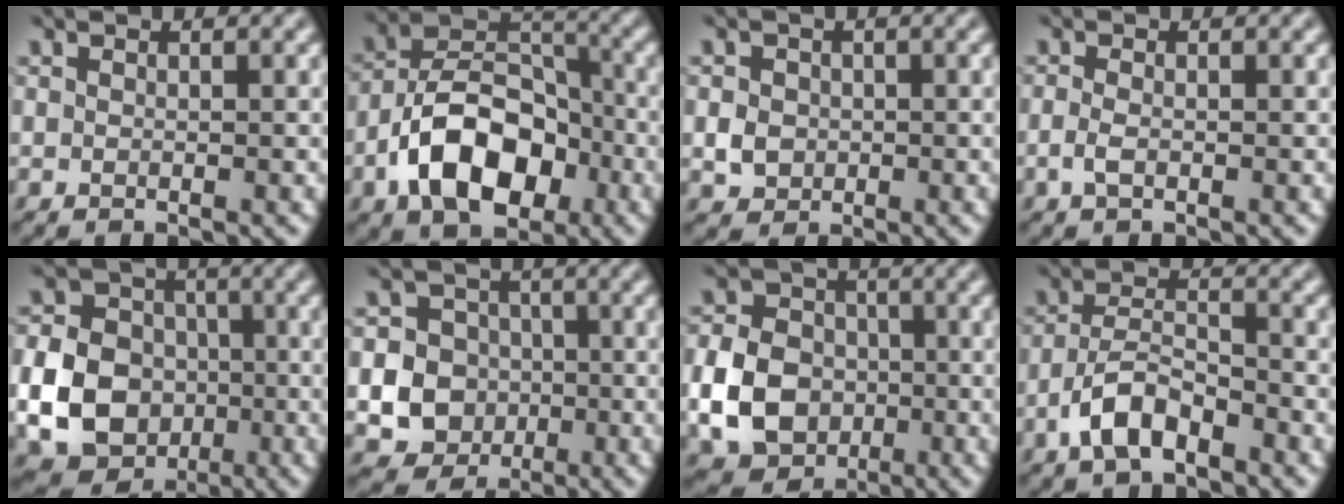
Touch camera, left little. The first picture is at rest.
{"total": 9.7, "force": [-4.0, 5.9, 6.6], "torque": [-0.118, 0.010, -0.075]}
{"total": 2.0, "force": [-0.4, 1.8, 0.8], "torque": [-0.017, -0.001, -0.008]}
{"total": 1.4, "force": [-0.6, 0.6, 1.1], "torque": [-0.030, 0.003, -0.013]}
{"total": 10.5, "force": [-2.3, 8.9, 5.1], "torque": [-0.104, -0.027, -0.063]}
{"total": 9.5, "force": [-2.1, 8.9, 2.7], "torque": [-0.056, -0.002, -0.058]}
{"total": 7.7, "force": [-1.9, 6.1, 4.2], "torque": [-0.094, -0.002, -0.042]}
{"total": 4.5, "force": [-2.7, 1.9, 3.0], "torque": [-0.057, 0.010, -0.056]}